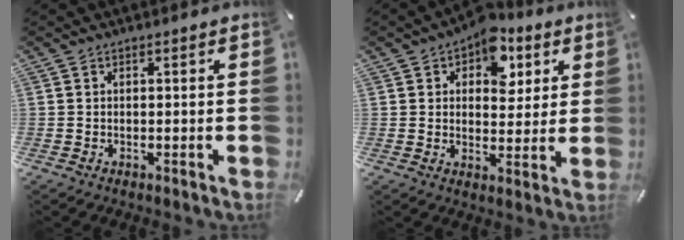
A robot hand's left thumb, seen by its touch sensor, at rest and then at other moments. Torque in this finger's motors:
{"motor_torque": [1.29, 0.80, 0.22, -0.12, 0.08]}